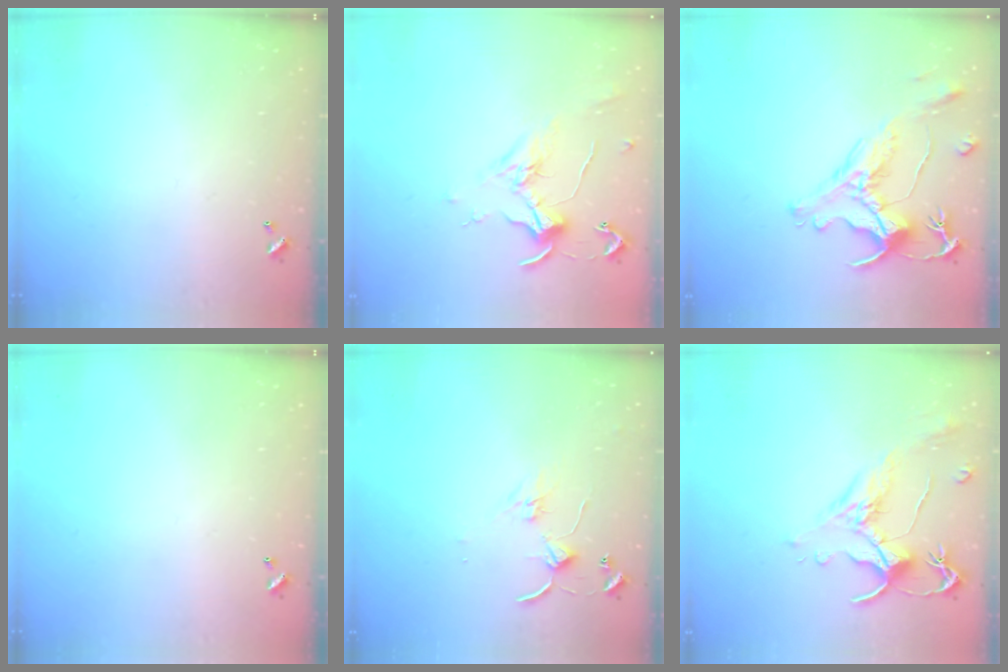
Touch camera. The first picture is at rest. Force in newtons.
{"total": 0.7, "press": 0.3, "slide": 0.7}
{"total": 2.8, "press": 2.5, "slide": 1.3}
{"total": 0.0}
{"total": 1.4, "press": 1.3, "slide": 0.2}
{"total": 1.5, "press": 1.0, "slide": 1.1}